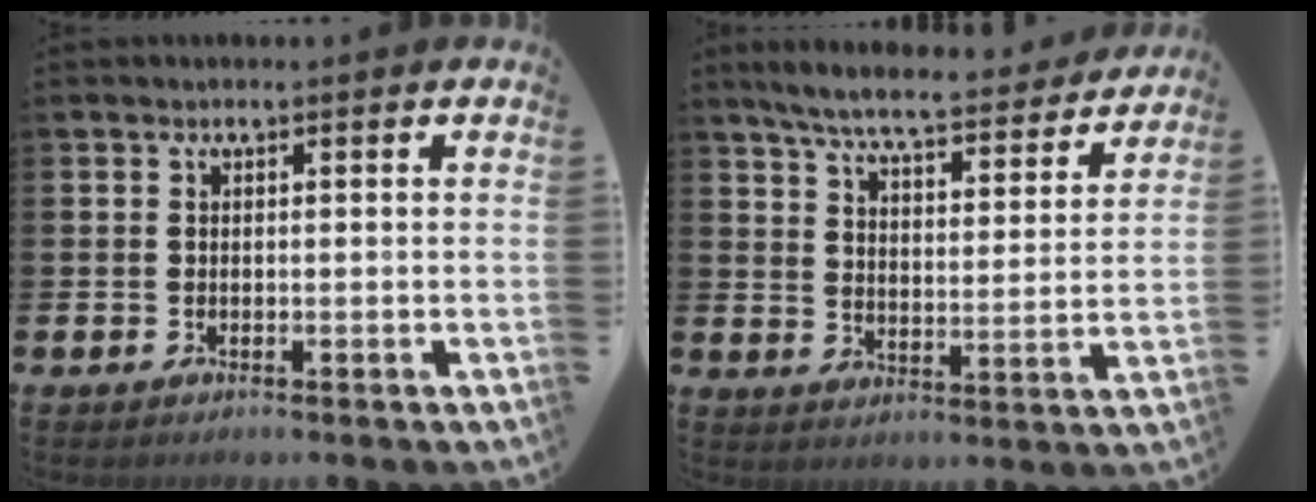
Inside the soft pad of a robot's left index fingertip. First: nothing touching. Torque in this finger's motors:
{"motor_torque": [1.00, -1.14, 0.64, 0.20]}